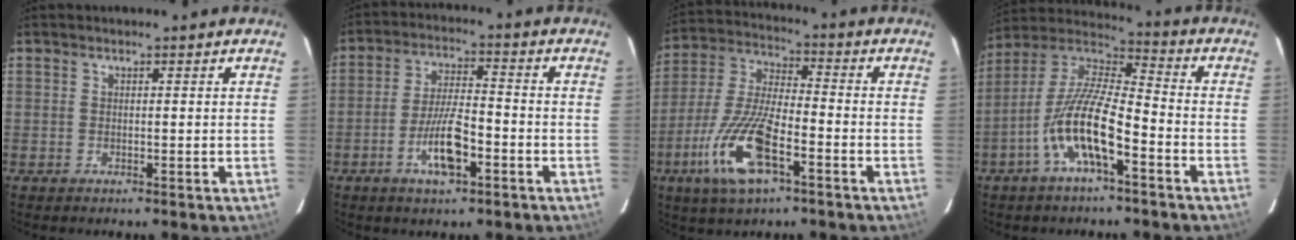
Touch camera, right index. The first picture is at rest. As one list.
[{"total": 9.1, "force": [-4.2, 2.6, 7.6], "torque": [-0.153, 0.001, -0.073]}, {"total": 15.8, "force": [-7.4, 5.1, 12.9], "torque": [-0.285, -0.016, -0.147]}, {"total": 13.6, "force": [-6.2, 3.4, 11.6], "torque": [-0.232, -0.004, -0.123]}]